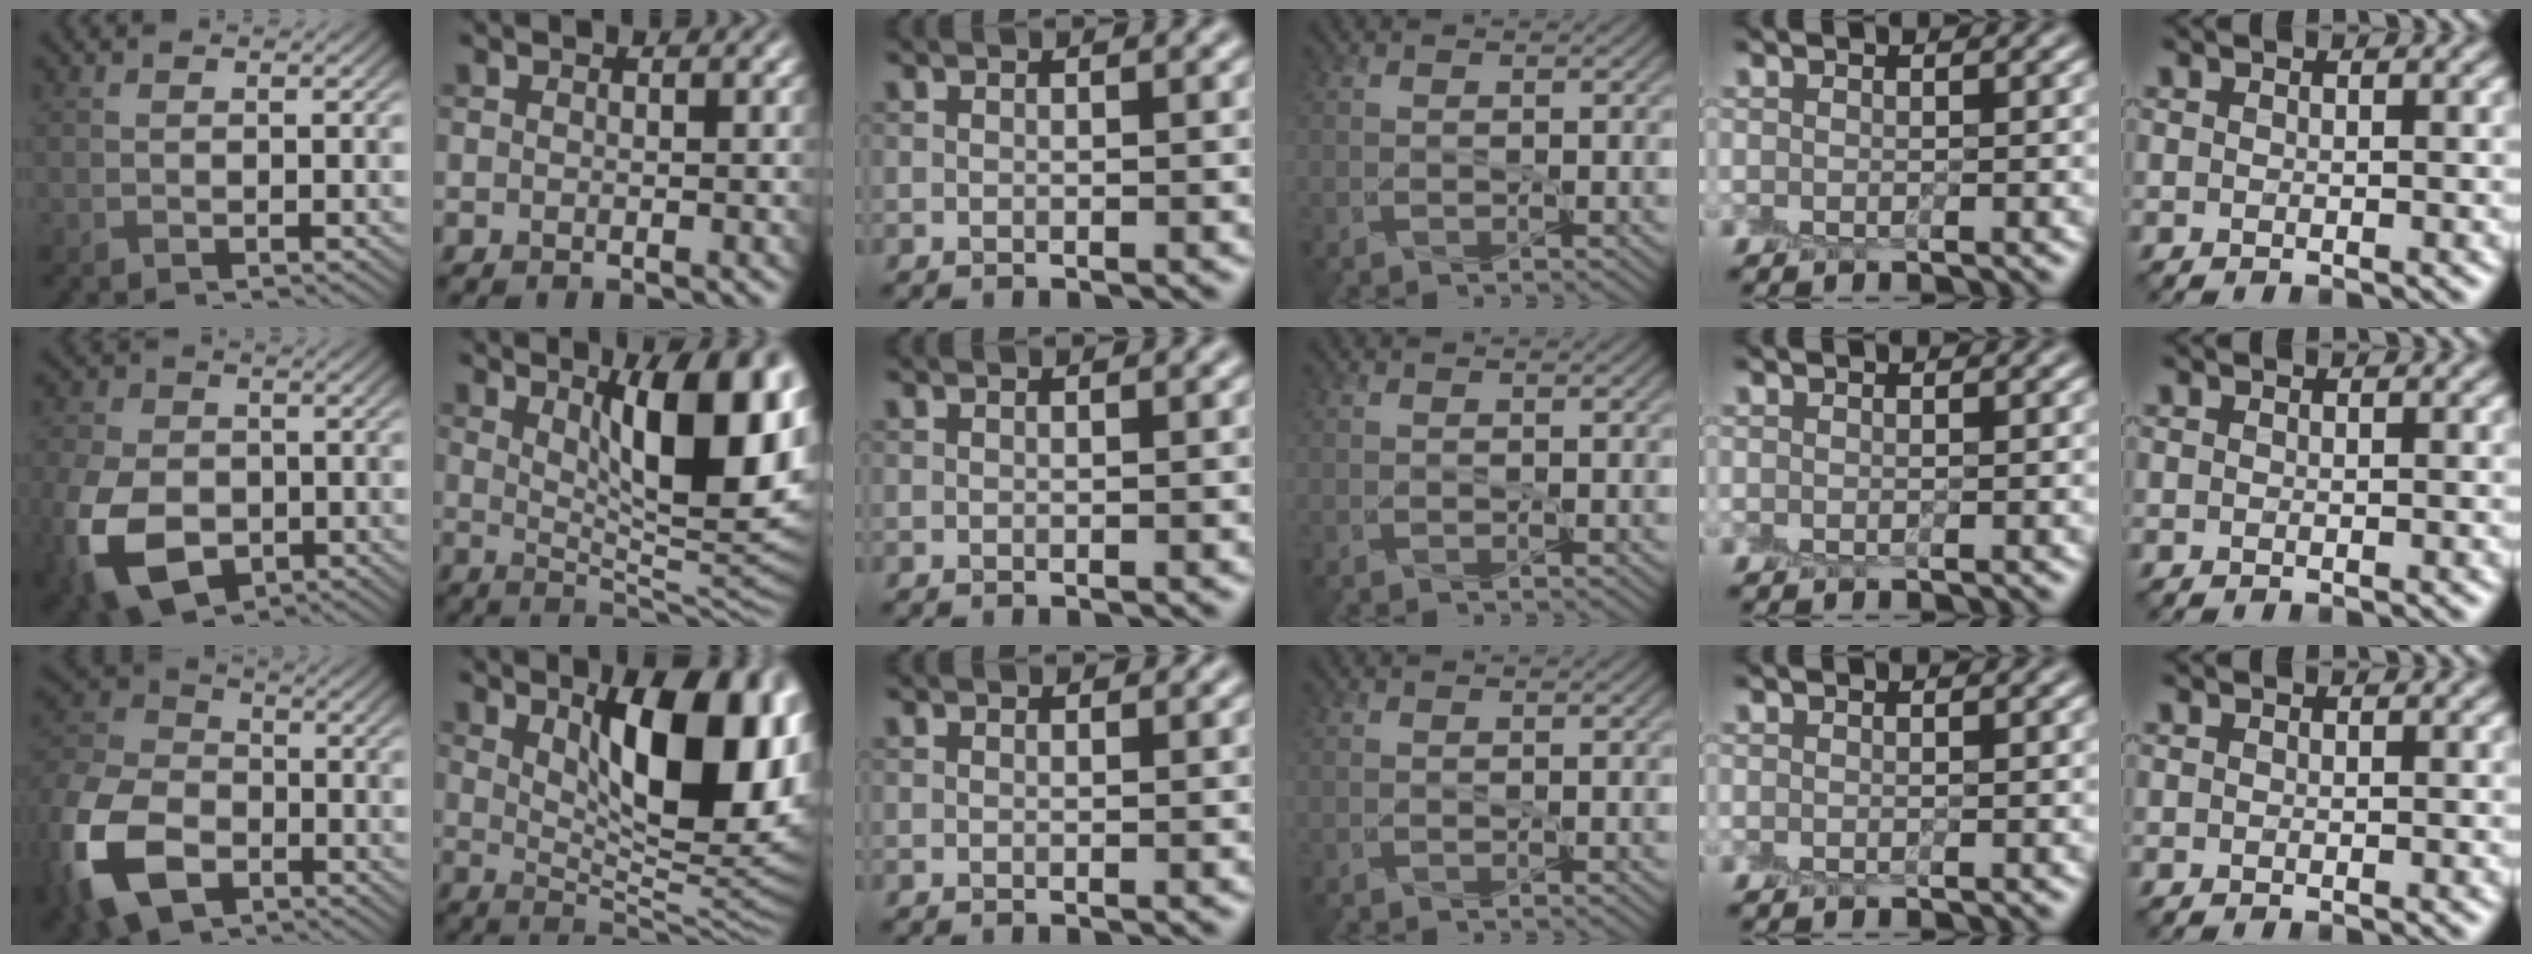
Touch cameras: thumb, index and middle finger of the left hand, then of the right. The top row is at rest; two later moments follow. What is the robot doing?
{"motion": "peel", "object": "postage stamp"}